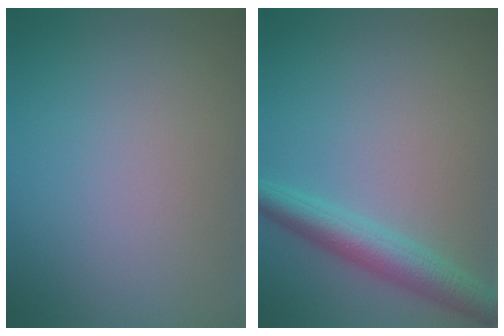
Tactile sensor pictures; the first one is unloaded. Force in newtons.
{"total": 4.0, "press": 4.0, "slide": 0.1}